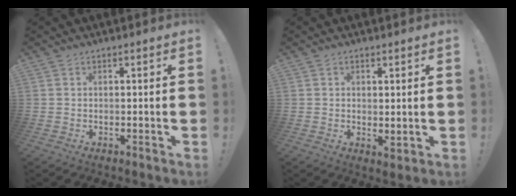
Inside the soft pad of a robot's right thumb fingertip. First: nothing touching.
{"total": 2.0, "force": [1.1, 1.0, 1.3], "torque": [-0.008, -0.010, 0.020]}